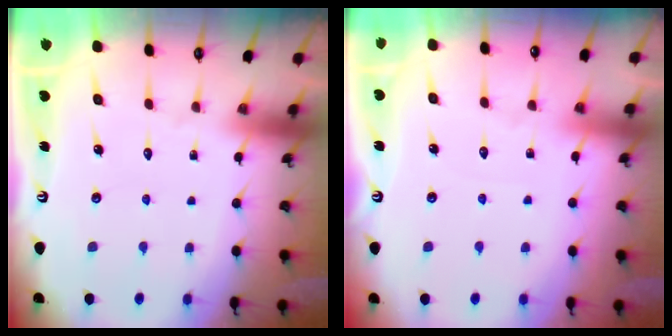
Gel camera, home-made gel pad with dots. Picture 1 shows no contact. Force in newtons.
{"total": 3.0, "press": 2.9, "slide": 0.4}